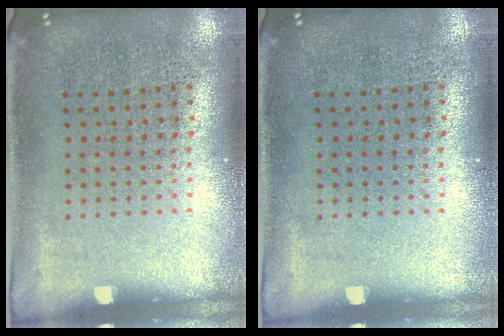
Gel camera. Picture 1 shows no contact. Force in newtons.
{"total": 0.0}